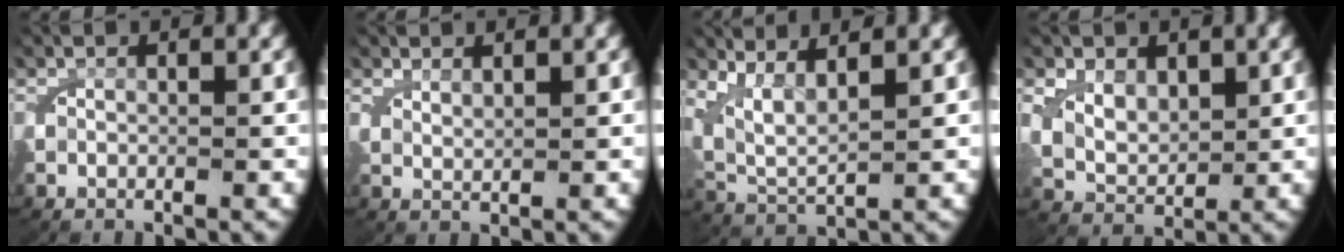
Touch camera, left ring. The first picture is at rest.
{"total": 1.2, "force": [1.1, -0.2, 0.6], "torque": [-0.011, -0.005, 0.027]}
{"total": 7.8, "force": [2.2, 6.1, 4.3], "torque": [-0.131, -0.021, 0.037]}
{"total": 4.1, "force": [1.0, 3.3, 2.2], "torque": [-0.064, -0.021, 0.027]}